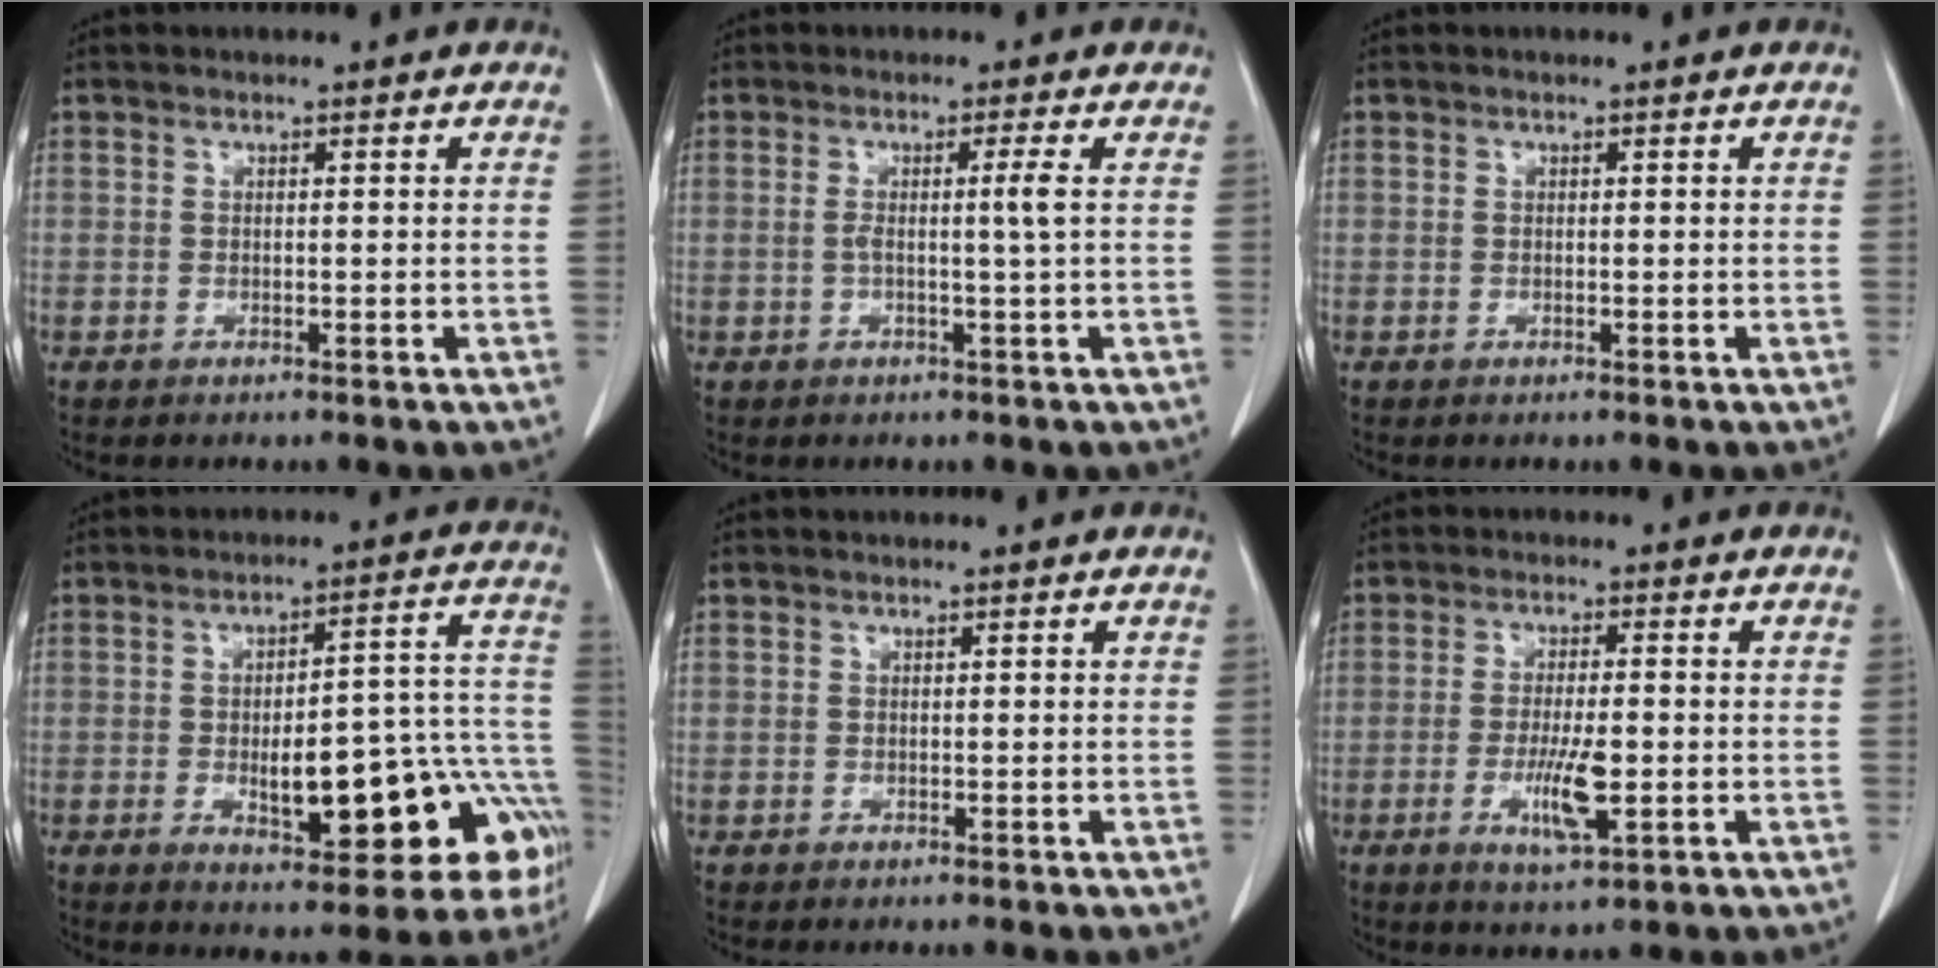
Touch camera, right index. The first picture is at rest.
{"total": 2.6, "force": [0.1, -0.9, 2.5], "torque": [-0.044, -0.001, 0.003]}
{"total": 0.0}
{"total": 19.2, "force": [-6.0, 6.6, 16.9], "torque": [-0.130, 0.049, -0.059]}
{"total": 0.6, "force": [0.1, 0.6, -0.1], "torque": [0.011, 0.005, -0.002]}
{"total": 6.8, "force": [-1.8, 1.4, 6.5], "torque": [-0.119, -0.011, -0.029]}